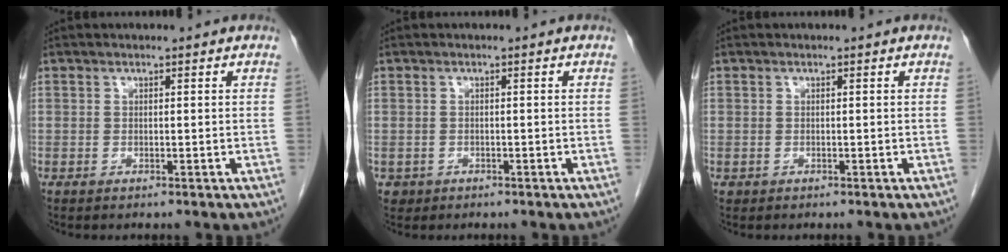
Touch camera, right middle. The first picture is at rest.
{"total": 1.2, "force": [-0.6, 1.1, 0.1], "torque": [-0.007, 0.004, -0.004]}
{"total": 0.0}